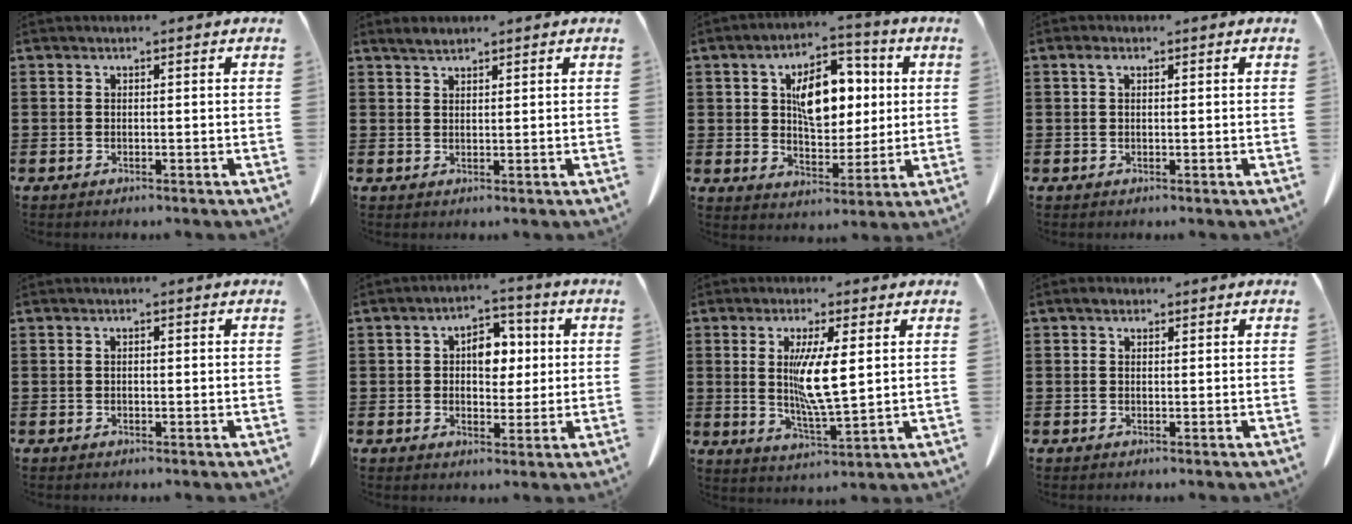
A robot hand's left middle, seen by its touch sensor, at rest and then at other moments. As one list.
[{"total": 1.8, "force": [1.6, 0.4, 0.7], "torque": [-0.017, 0.003, 0.030]}, {"total": 10.0, "force": [2.1, 6.1, 7.6], "torque": [-0.134, 0.013, 0.033]}, {"total": 1.5, "force": [0.5, 0.6, 1.2], "torque": [-0.027, 0.006, 0.007]}, {"total": 0.6, "force": [0.0, 0.2, 0.6], "torque": [-0.013, 0.000, 0.000]}, {"total": 5.5, "force": [1.0, 3.7, 4.0], "torque": [-0.072, 0.008, 0.008]}, {"total": 7.7, "force": [1.9, 1.4, 7.3], "torque": [-0.136, -0.006, 0.030]}, {"total": 1.4, "force": [0.8, 0.9, 0.6], "torque": [-0.008, 0.005, 0.013]}]